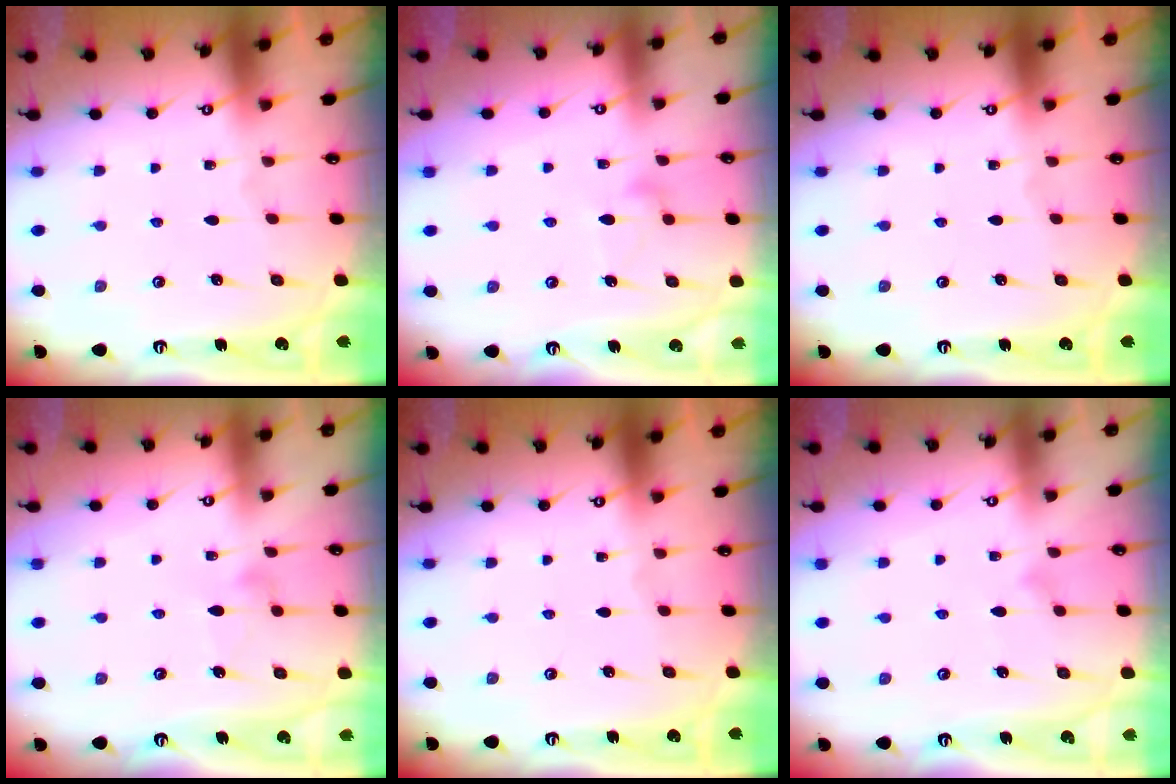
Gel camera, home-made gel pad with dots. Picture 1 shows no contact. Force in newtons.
{"total": 9.8, "press": 9.8, "slide": 0.5}
{"total": 0.0}
{"total": 6.2, "press": 6.2, "slide": 0.3}
{"total": 0.0}
{"total": 8.1, "press": 8.1, "slide": 0.5}